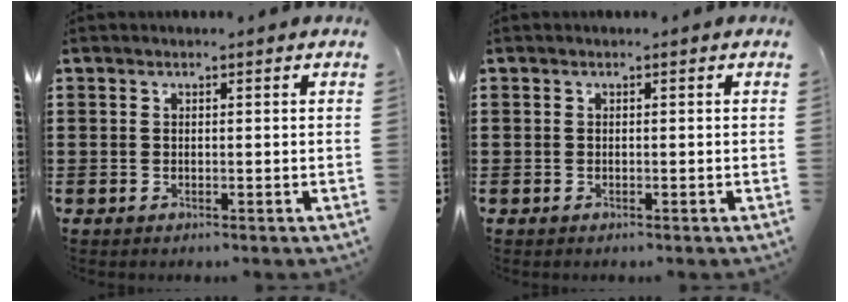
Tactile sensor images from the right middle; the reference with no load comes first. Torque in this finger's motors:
{"motor_torque": [0.35, -0.22, 0.03, 0.00]}